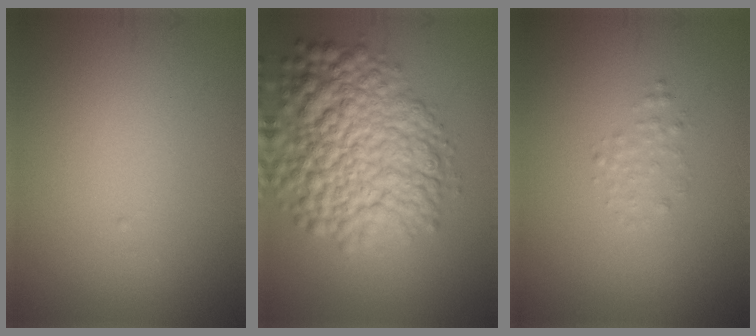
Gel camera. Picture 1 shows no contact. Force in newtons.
{"total": 10.4, "press": 10.4, "slide": 0.4}
{"total": 1.1, "press": 1.1, "slide": 0.1}